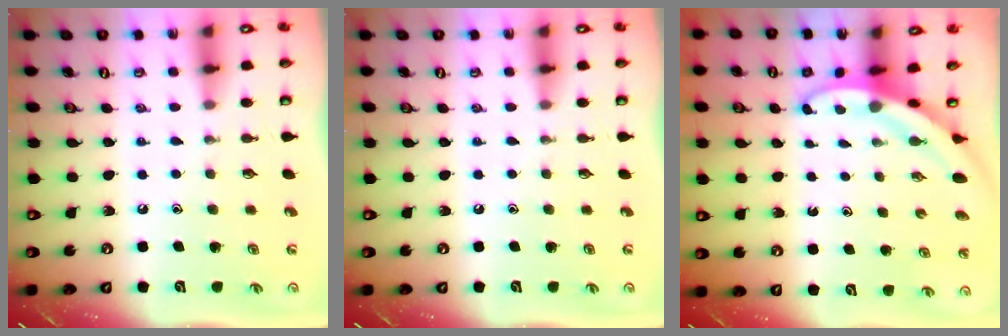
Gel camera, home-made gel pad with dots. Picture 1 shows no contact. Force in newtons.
{"total": 0.0}
{"total": 3.7, "press": 3.7, "slide": 0.2}